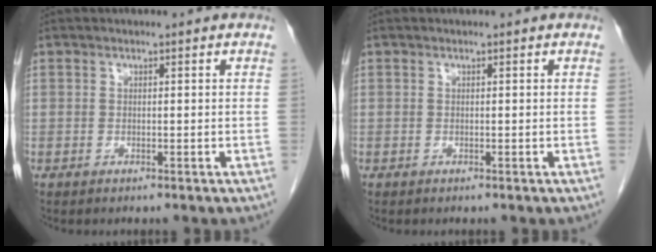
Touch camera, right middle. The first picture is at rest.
{"total": 0.0}